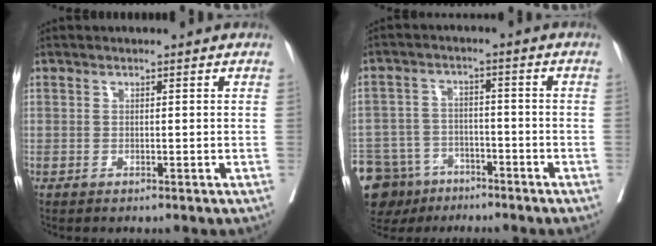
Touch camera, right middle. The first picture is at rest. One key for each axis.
{"total": 12.3, "fx": -8.7, "fy": 8.0, "fz": 3.5, "tx": -0.080, "ty": 0.009, "tz": -0.137}